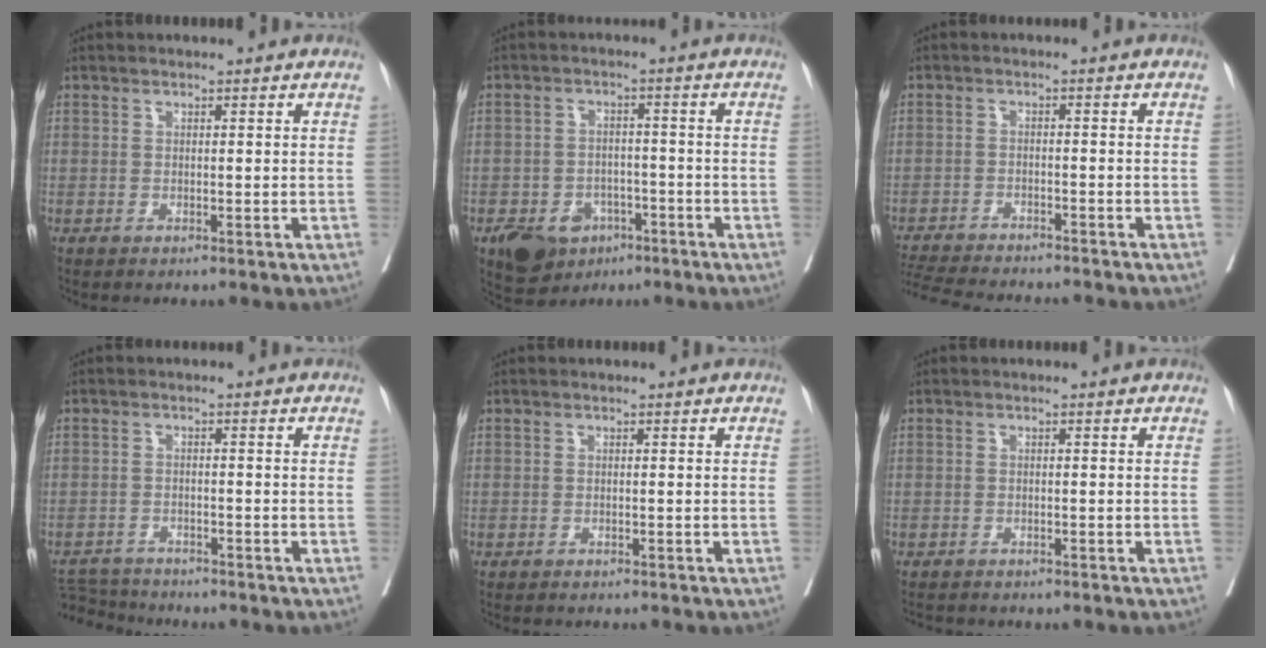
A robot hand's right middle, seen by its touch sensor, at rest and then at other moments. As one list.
[{"total": 8.6, "force": [-4.9, 6.0, 3.7], "torque": [-0.057, 0.008, -0.069]}, {"total": 12.0, "force": [-11.1, 1.4, 4.5], "torque": [-0.083, -0.011, -0.161]}, {"total": 4.7, "force": [-4.7, 0.2, 0.1], "torque": [0.001, -0.009, -0.084]}, {"total": 2.0, "force": [-1.7, 0.1, 0.9], "torque": [-0.014, -0.003, -0.019]}, {"total": 3.0, "force": [-2.7, 0.6, 1.1], "torque": [-0.017, -0.005, -0.037]}]